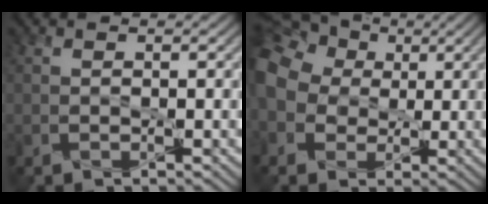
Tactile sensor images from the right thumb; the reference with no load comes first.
{"total": 14.6, "force": [1.9, 12.2, 7.7], "torque": [-0.244, 0.009, 0.014]}